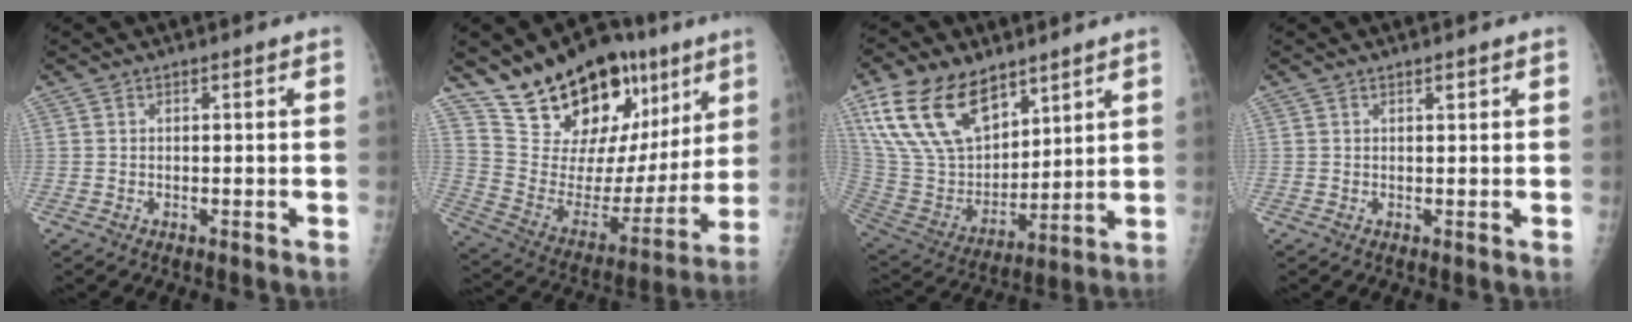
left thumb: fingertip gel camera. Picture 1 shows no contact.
{"total": 25.6, "force": [15.4, 13.7, 15.3], "torque": [-0.185, -0.046, 0.259]}
{"total": 20.4, "force": [12.1, 11.5, 11.7], "torque": [-0.196, -0.048, 0.240]}
{"total": 0.6, "force": [0.3, 0.3, 0.4], "torque": [-0.003, -0.001, 0.005]}